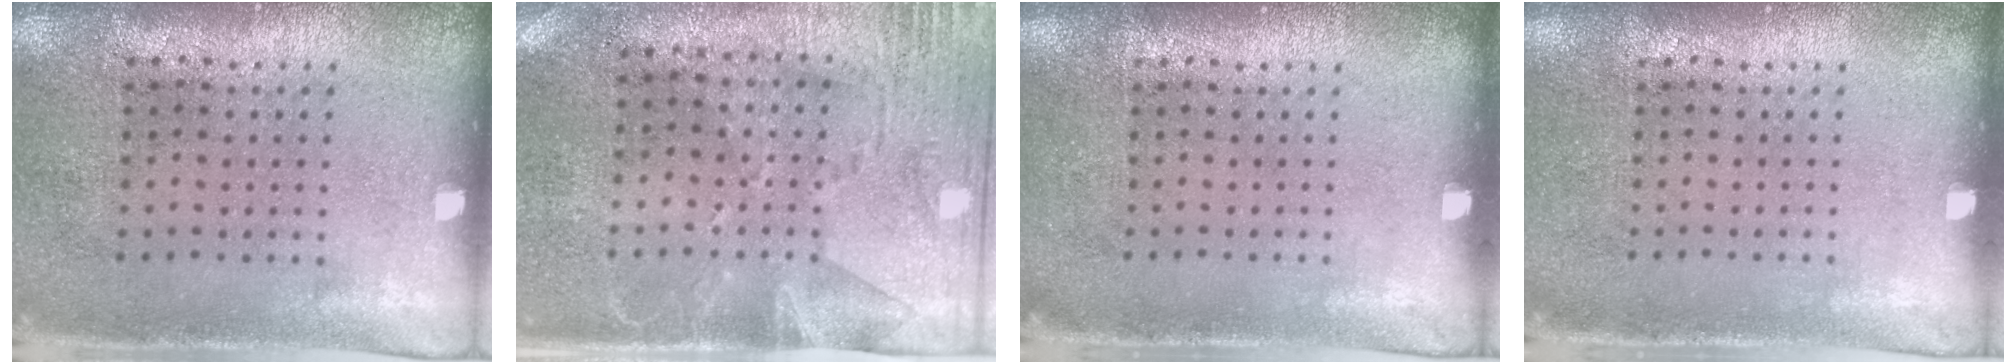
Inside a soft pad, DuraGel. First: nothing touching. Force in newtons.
{"total": 2.8, "press": 2.3, "slide": 1.5}
{"total": 0.0}
{"total": 0.0}